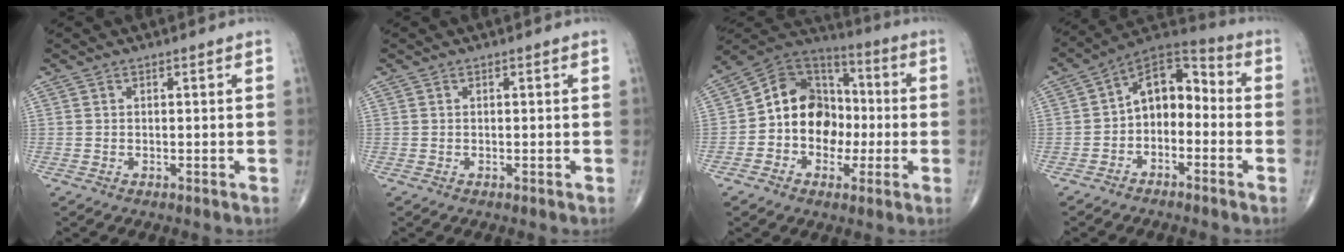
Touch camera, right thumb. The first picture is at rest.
{"total": 0.0}
{"total": 14.7, "force": [-1.6, 11.9, 8.5], "torque": [-0.092, 0.041, -0.039]}
{"total": 10.5, "force": [-1.8, 7.0, 7.7], "torque": [-0.086, 0.053, -0.049]}